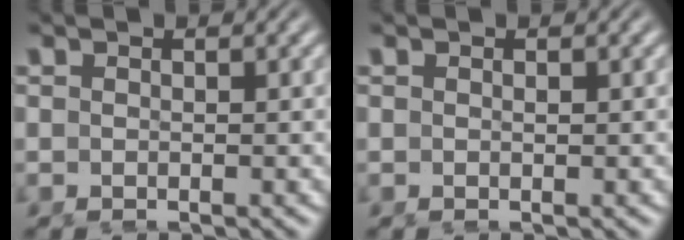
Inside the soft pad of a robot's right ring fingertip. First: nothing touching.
{"total": 0.0}